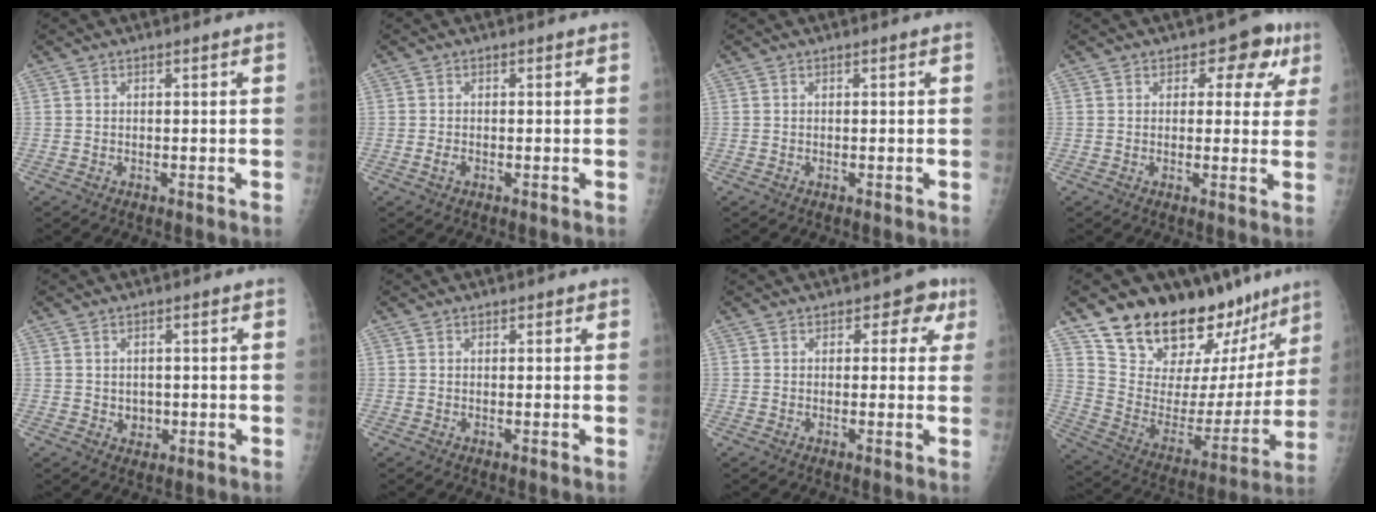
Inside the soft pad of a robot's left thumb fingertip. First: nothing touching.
{"total": 1.2, "force": [-0.4, 0.8, 0.8], "torque": [-0.015, 0.000, -0.009]}
{"total": 0.0}
{"total": 7.0, "force": [3.0, 4.7, 4.2], "torque": [0.000, -0.004, 0.028]}
{"total": 2.3, "force": [0.0, 2.1, 1.1], "torque": [-0.005, 0.000, 0.005]}
{"total": 0.8, "force": [0.6, 0.5, 0.3], "torque": [0.005, -0.002, 0.004]}
{"total": 4.6, "force": [2.0, 3.3, 2.6], "torque": [0.012, -0.001, 0.014]}
{"total": 26.5, "force": [20.6, 11.9, 11.6], "torque": [-0.137, -0.102, 0.317]}